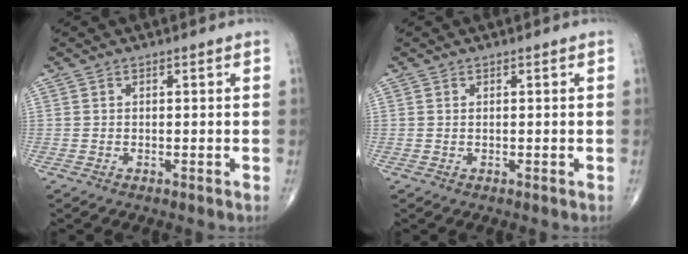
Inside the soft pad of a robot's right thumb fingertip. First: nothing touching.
{"total": 0.0}